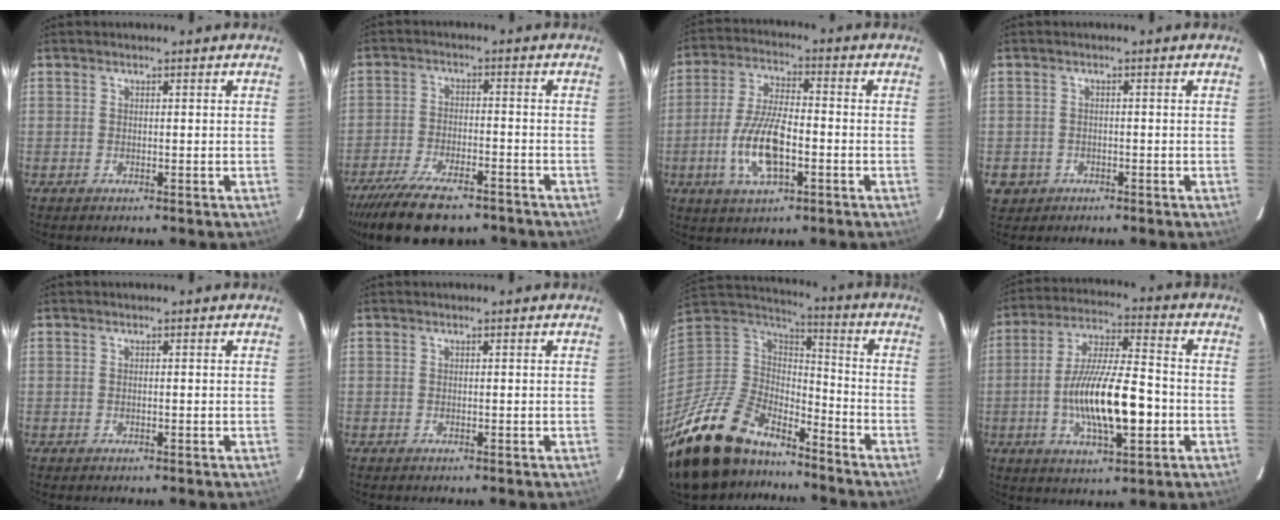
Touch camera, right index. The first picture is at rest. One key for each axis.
{"total": 16.6, "fx": -13.0, "fy": 5.5, "fz": 8.8, "tx": -0.187, "ty": -0.033, "tz": -0.205}
{"total": 11.7, "fx": -3.6, "fy": 4.3, "fz": 10.3, "tx": -0.212, "ty": -0.003, "tz": -0.067}
{"total": 4.2, "fx": -1.5, "fy": 3.8, "fz": 1.1, "tx": -0.041, "ty": 0.006, "tz": -0.016}
{"total": 0.0}
{"total": 0.0}
{"total": 27.6, "fx": -19.8, "fy": 12.9, "fz": 14.3, "tx": -0.319, "ty": -0.021, "tz": -0.330}
{"total": 16.4, "fx": -3.7, "fy": 4.5, "fz": 15.3, "tx": -0.283, "ty": -0.002, "tz": -0.062}